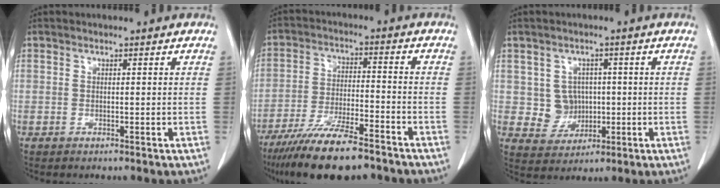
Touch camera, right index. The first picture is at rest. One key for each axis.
{"total": 14.3, "fx": -11.2, "fy": 2.4, "fz": 8.6, "tx": -0.159, "ty": -0.029, "tz": -0.191}
{"total": 5.2, "fx": 0.3, "fy": 5.0, "fz": 1.4, "tx": -0.018, "ty": 0.011, "tz": 0.014}